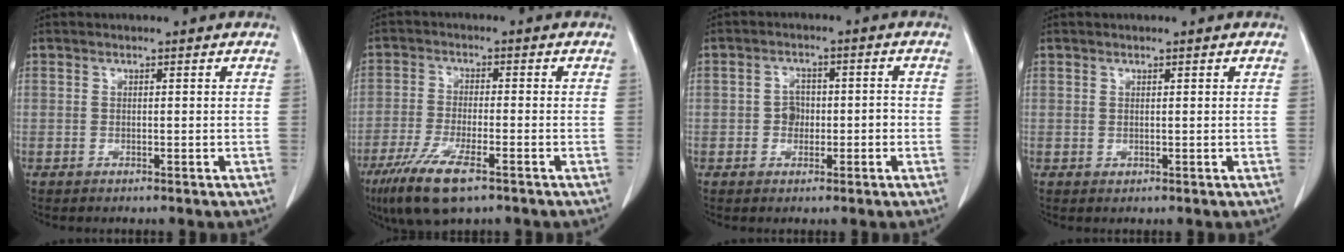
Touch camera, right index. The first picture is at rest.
{"total": 10.1, "force": [-6.0, 2.7, 7.7], "torque": [-0.155, -0.022, -0.102]}
{"total": 4.3, "force": [-0.8, 3.1, 2.8], "torque": [-0.051, 0.022, -0.010]}
{"total": 0.8, "force": [0.3, 0.7, 0.4], "torque": [-0.008, 0.000, 0.007]}